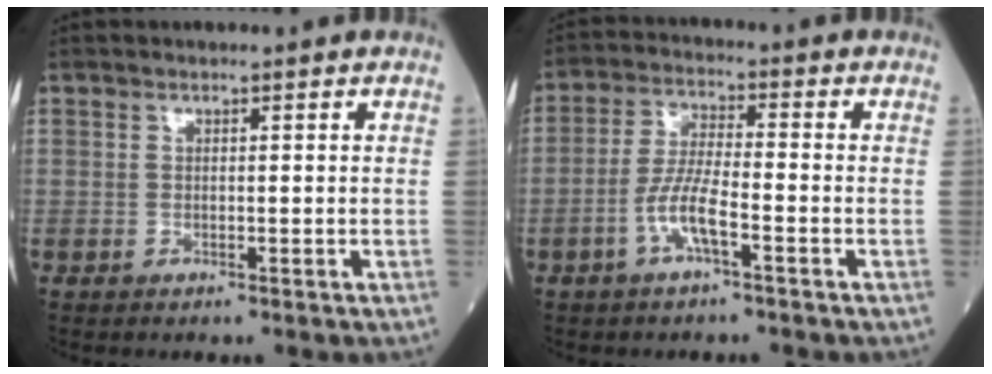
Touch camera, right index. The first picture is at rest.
{"total": 6.1, "force": [-2.7, 0.8, 5.4], "torque": [-0.114, 0.004, -0.054]}